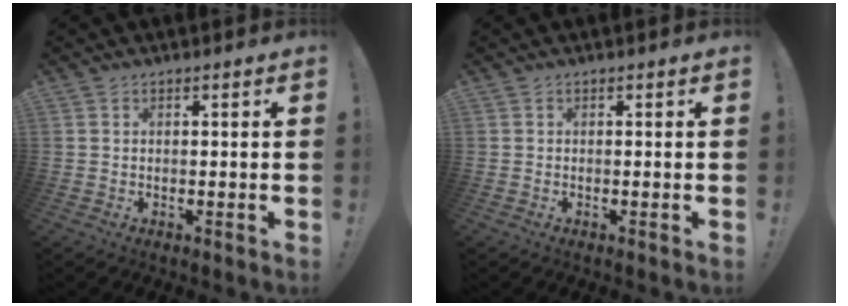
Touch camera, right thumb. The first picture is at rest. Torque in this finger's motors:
{"motor_torque": [-0.04, -0.16, 0.21, -0.12, 0.04]}